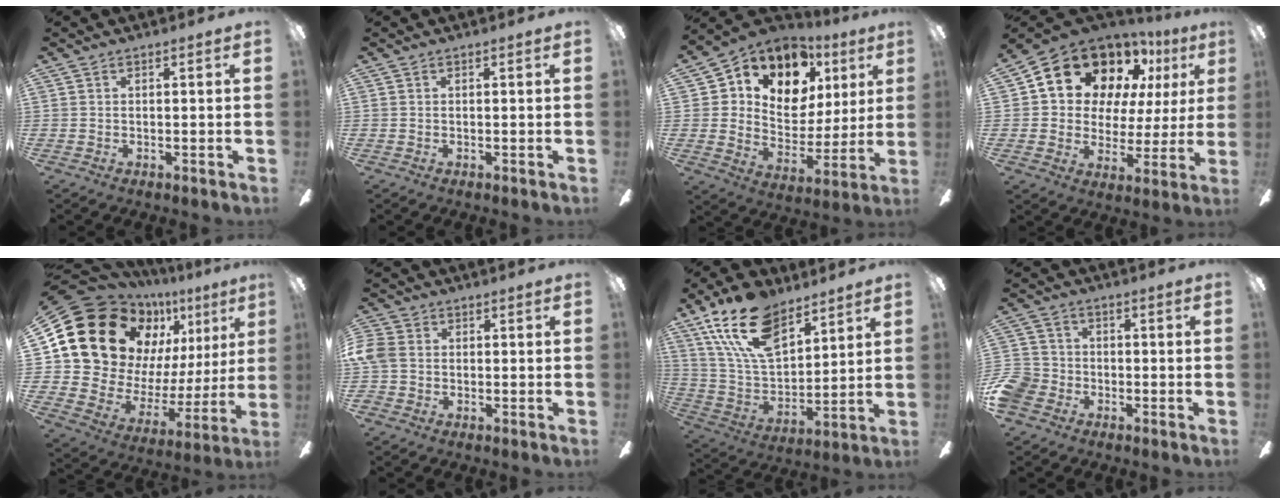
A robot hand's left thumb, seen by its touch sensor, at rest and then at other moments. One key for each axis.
{"total": 0.0}
{"total": 13.1, "fx": 7.8, "fy": 9.2, "fz": 5.0, "tx": -0.092, "ty": -0.049, "tz": 0.147}
{"total": 17.2, "fx": 11.1, "fy": 10.7, "fz": 7.7, "tx": -0.131, "ty": -0.064, "tz": 0.202}
{"total": 24.4, "fx": 12.4, "fy": 16.7, "fz": 12.8, "tx": -0.250, "ty": -0.081, "tz": 0.250}
{"total": 6.0, "fx": -0.5, "fy": 4.9, "fz": 3.5, "tx": -0.088, "ty": 0.013, "tz": -0.009}
{"total": 20.0, "fx": 12.6, "fy": 10.6, "fz": 11.3, "tx": -0.223, "ty": -0.051, "tz": 0.232}
{"total": 7.1, "fx": -3.4, "fy": 5.7, "fz": 2.6, "tx": -0.073, "ty": 0.028, "tz": -0.066}